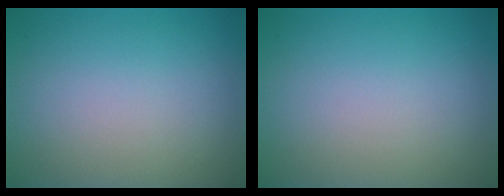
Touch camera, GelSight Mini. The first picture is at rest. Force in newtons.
{"total": 0.0}